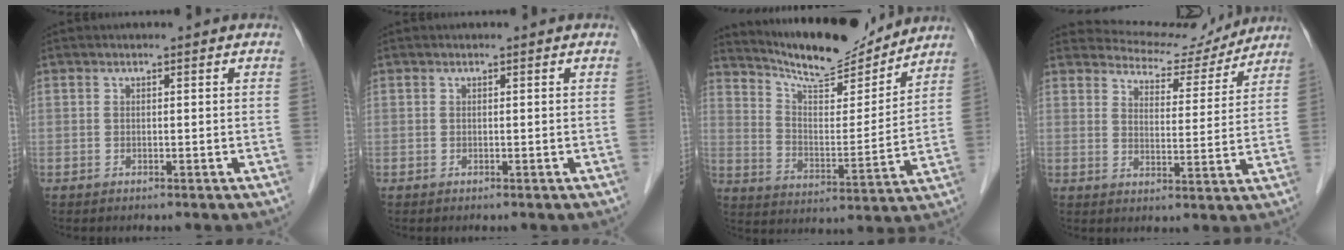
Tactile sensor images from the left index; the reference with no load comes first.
{"total": 0.0}
{"total": 14.7, "force": [13.8, 2.1, 4.7], "torque": [-0.085, -0.005, 0.223]}
{"total": 9.8, "force": [9.5, 2.2, 0.1], "torque": [-0.003, -0.003, 0.127]}